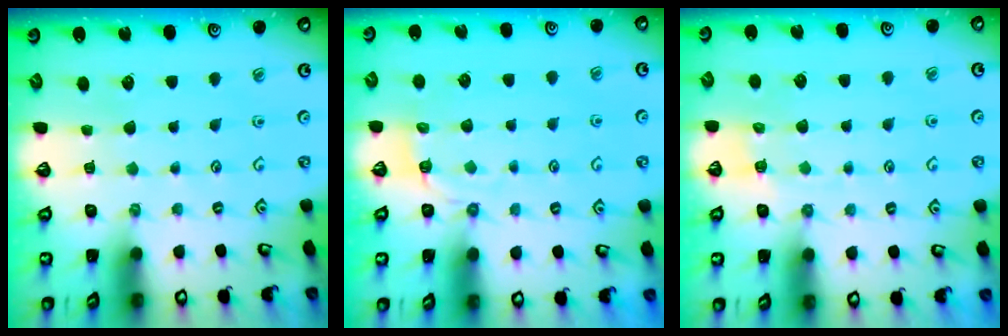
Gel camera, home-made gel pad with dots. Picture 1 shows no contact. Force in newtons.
{"total": 2.9, "press": 2.0, "slide": 2.1}
{"total": 4.8, "press": 4.6, "slide": 1.3}